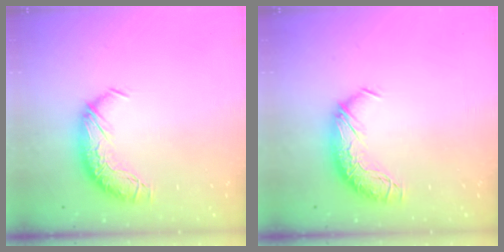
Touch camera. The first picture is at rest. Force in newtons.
{"total": 0.0}